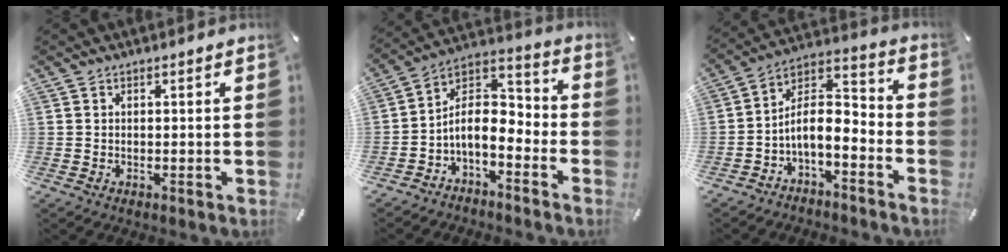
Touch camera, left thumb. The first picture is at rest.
{"total": 9.2, "force": [-3.6, 5.9, 6.0], "torque": [-0.106, 0.010, -0.067]}
{"total": 8.3, "force": [-3.9, 4.5, 5.8], "torque": [-0.113, 0.008, -0.073]}